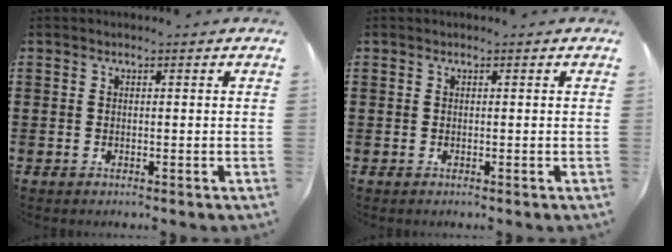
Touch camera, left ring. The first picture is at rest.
{"total": 0.0}